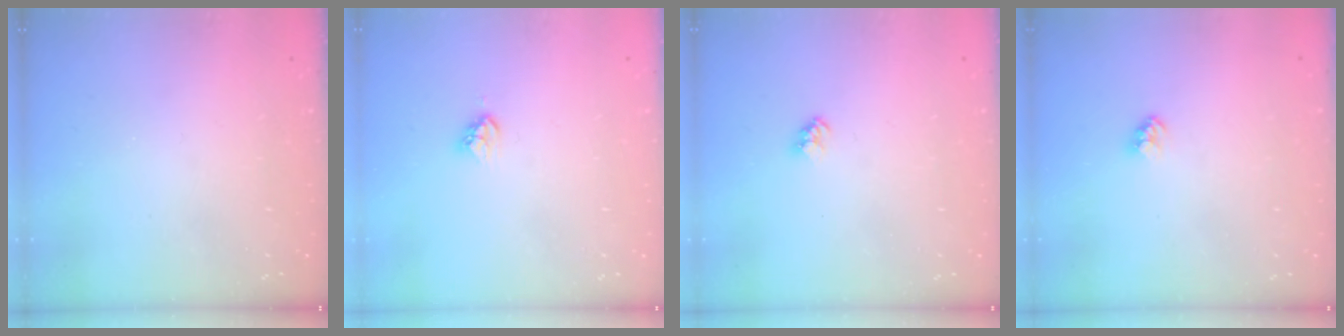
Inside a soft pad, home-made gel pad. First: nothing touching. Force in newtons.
{"total": 4.6, "press": 4.6, "slide": 0.3}
{"total": 2.4, "press": 2.4, "slide": 0.2}
{"total": 2.3, "press": 2.3, "slide": 0.1}